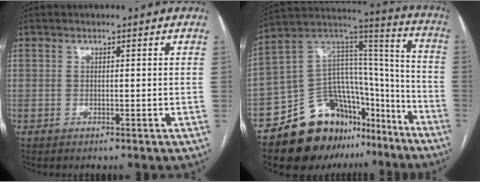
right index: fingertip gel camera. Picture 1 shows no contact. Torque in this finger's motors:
{"motor_torque": [0.02, -0.26, -0.82, -0.21]}